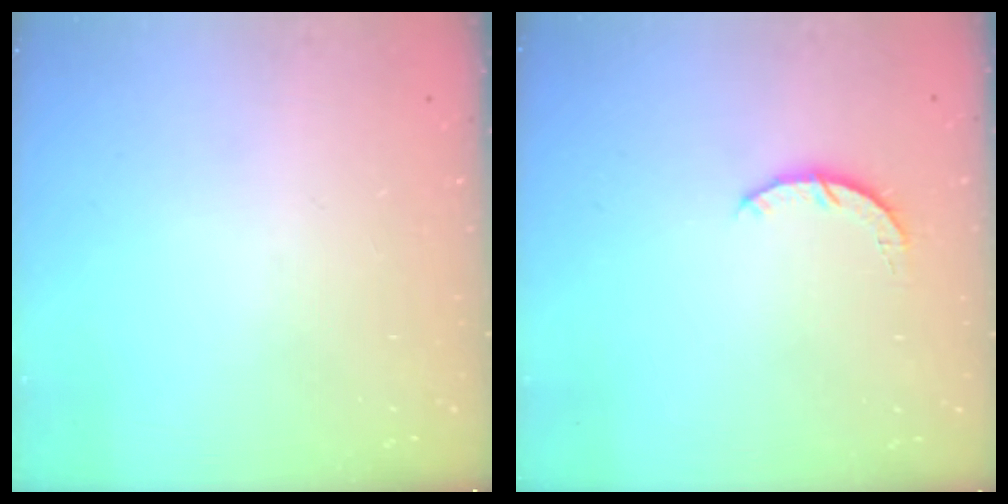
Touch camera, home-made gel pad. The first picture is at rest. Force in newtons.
{"total": 3.0, "press": 3.0, "slide": 0.4}